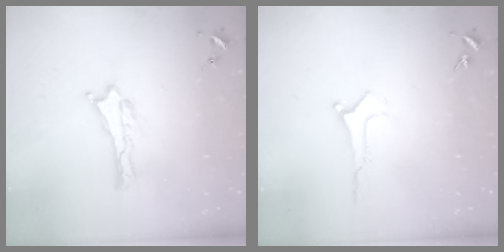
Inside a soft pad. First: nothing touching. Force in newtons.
{"total": 0.0}